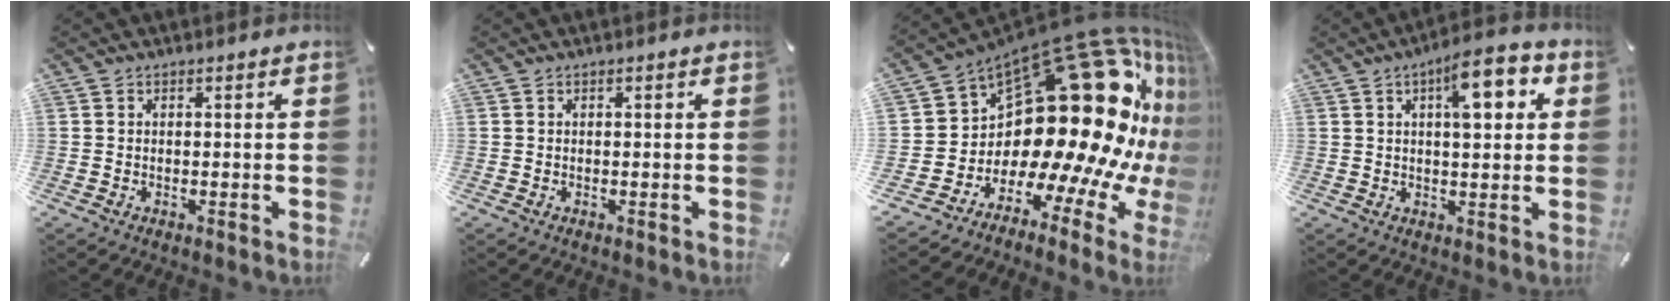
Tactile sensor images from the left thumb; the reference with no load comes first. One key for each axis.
{"total": 0.0}
{"total": 31.8, "fx": 10.4, "fy": 16.0, "fz": 25.5, "tx": -0.352, "ty": -0.166, "tz": 0.225}
{"total": 9.6, "fx": 3.9, "fy": 3.7, "fz": 7.9, "tx": -0.103, "ty": -0.018, "tz": 0.056}